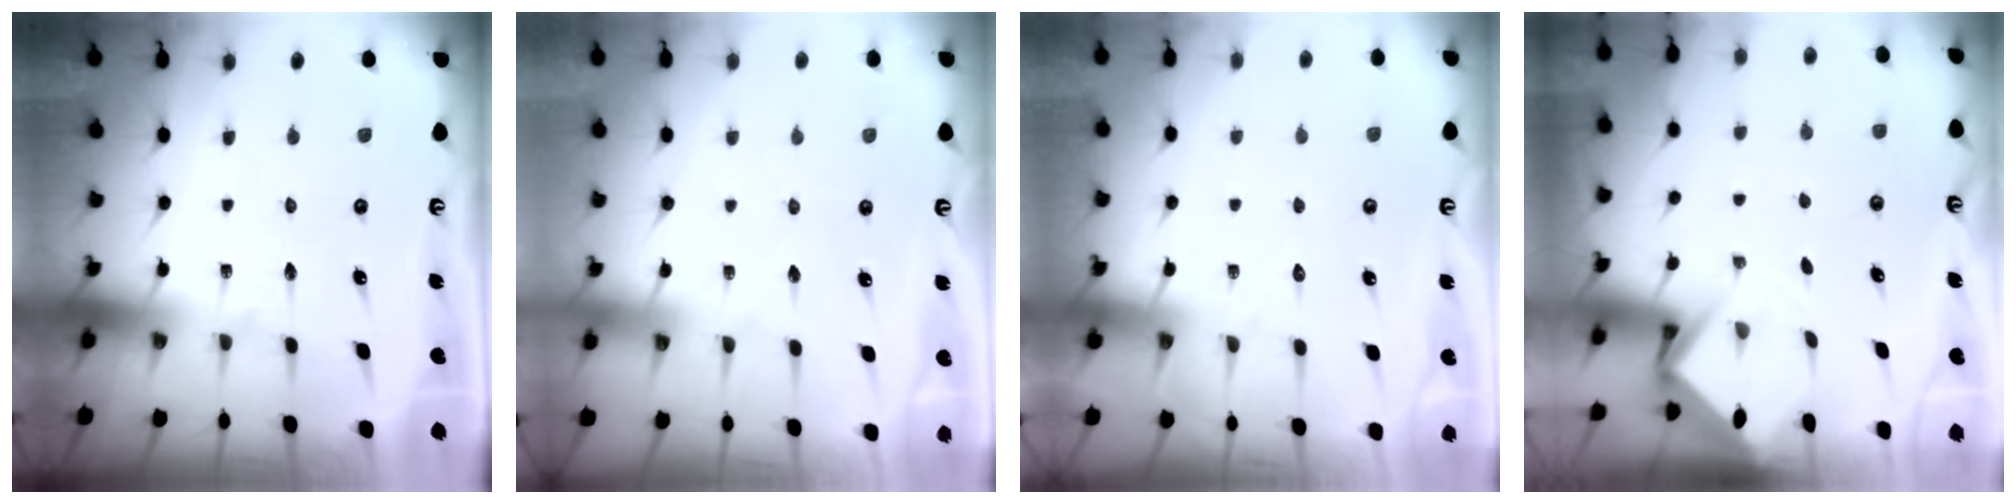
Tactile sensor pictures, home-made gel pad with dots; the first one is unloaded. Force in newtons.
{"total": 2.7, "press": 2.6, "slide": 0.5}
{"total": 4.5, "press": 4.5, "slide": 0.6}
{"total": 2.9, "press": 2.9, "slide": 0.2}